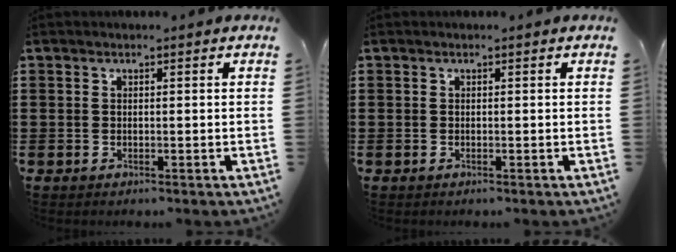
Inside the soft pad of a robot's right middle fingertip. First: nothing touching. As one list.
[{"total": 0.0}]